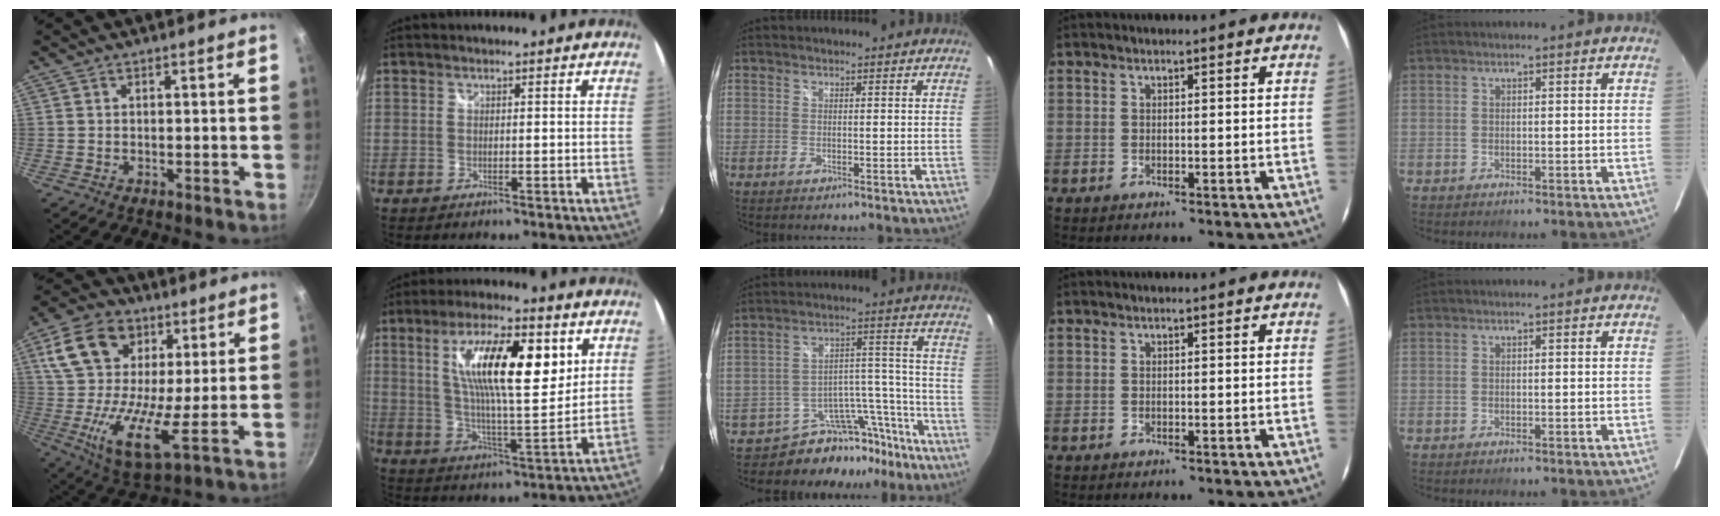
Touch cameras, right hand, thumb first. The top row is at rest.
{"thumb": {"total": 18.1, "force": [5.9, 10.9, 13.1], "torque": [-0.226, -0.019, 0.089]}, "index": {"total": 17.6, "force": [6.2, 5.2, 15.7], "torque": [-0.271, 0.007, 0.104]}, "middle": {"total": 12.1, "force": [-10.8, 5.3, 1.3], "torque": [-0.004, 0.067, -0.161]}}